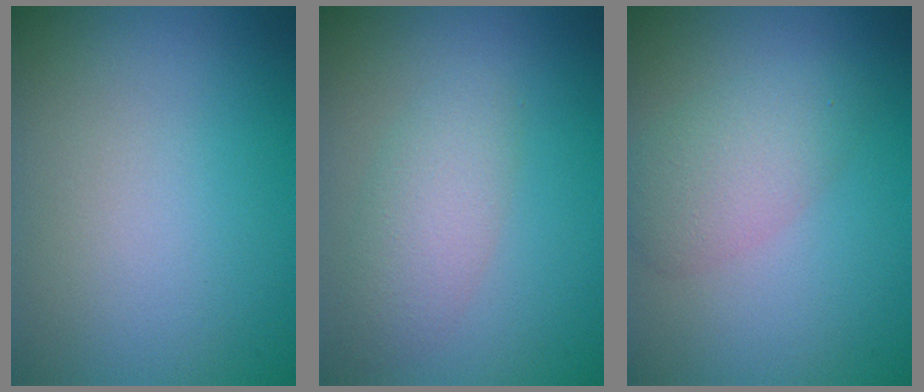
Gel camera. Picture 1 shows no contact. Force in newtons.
{"total": 3.0, "press": 3.0, "slide": 0.2}
{"total": 4.6, "press": 4.6, "slide": 0.1}